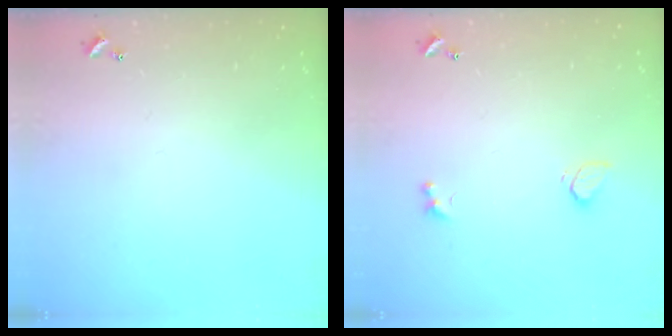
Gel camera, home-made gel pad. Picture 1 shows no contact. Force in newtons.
{"total": 2.1, "press": 1.8, "slide": 1.2}